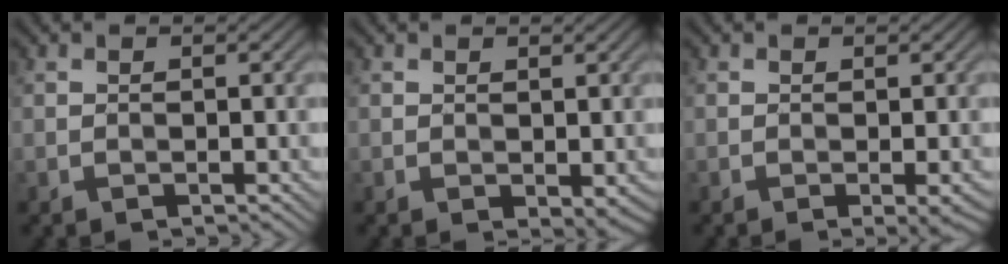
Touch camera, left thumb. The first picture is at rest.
{"total": 1.0, "force": [0.1, 0.7, 0.7], "torque": [-0.012, -0.004, 0.005]}
{"total": 1.0, "force": [-0.4, -0.1, 0.9], "torque": [-0.019, 0.000, -0.008]}